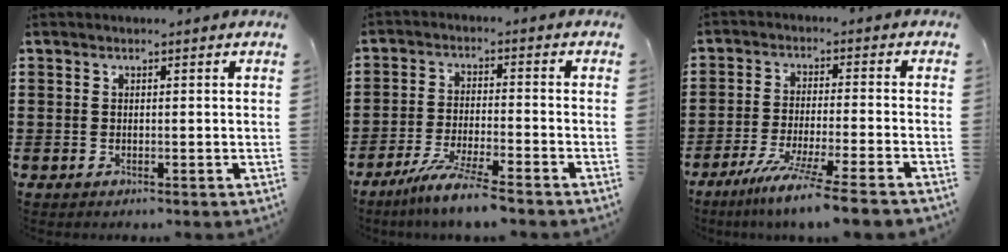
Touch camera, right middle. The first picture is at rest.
{"total": 6.4, "force": [-5.5, -0.3, 3.3], "torque": [-0.069, -0.016, -0.103]}
{"total": 7.5, "force": [-6.1, -0.8, 4.2], "torque": [-0.076, -0.016, -0.115]}